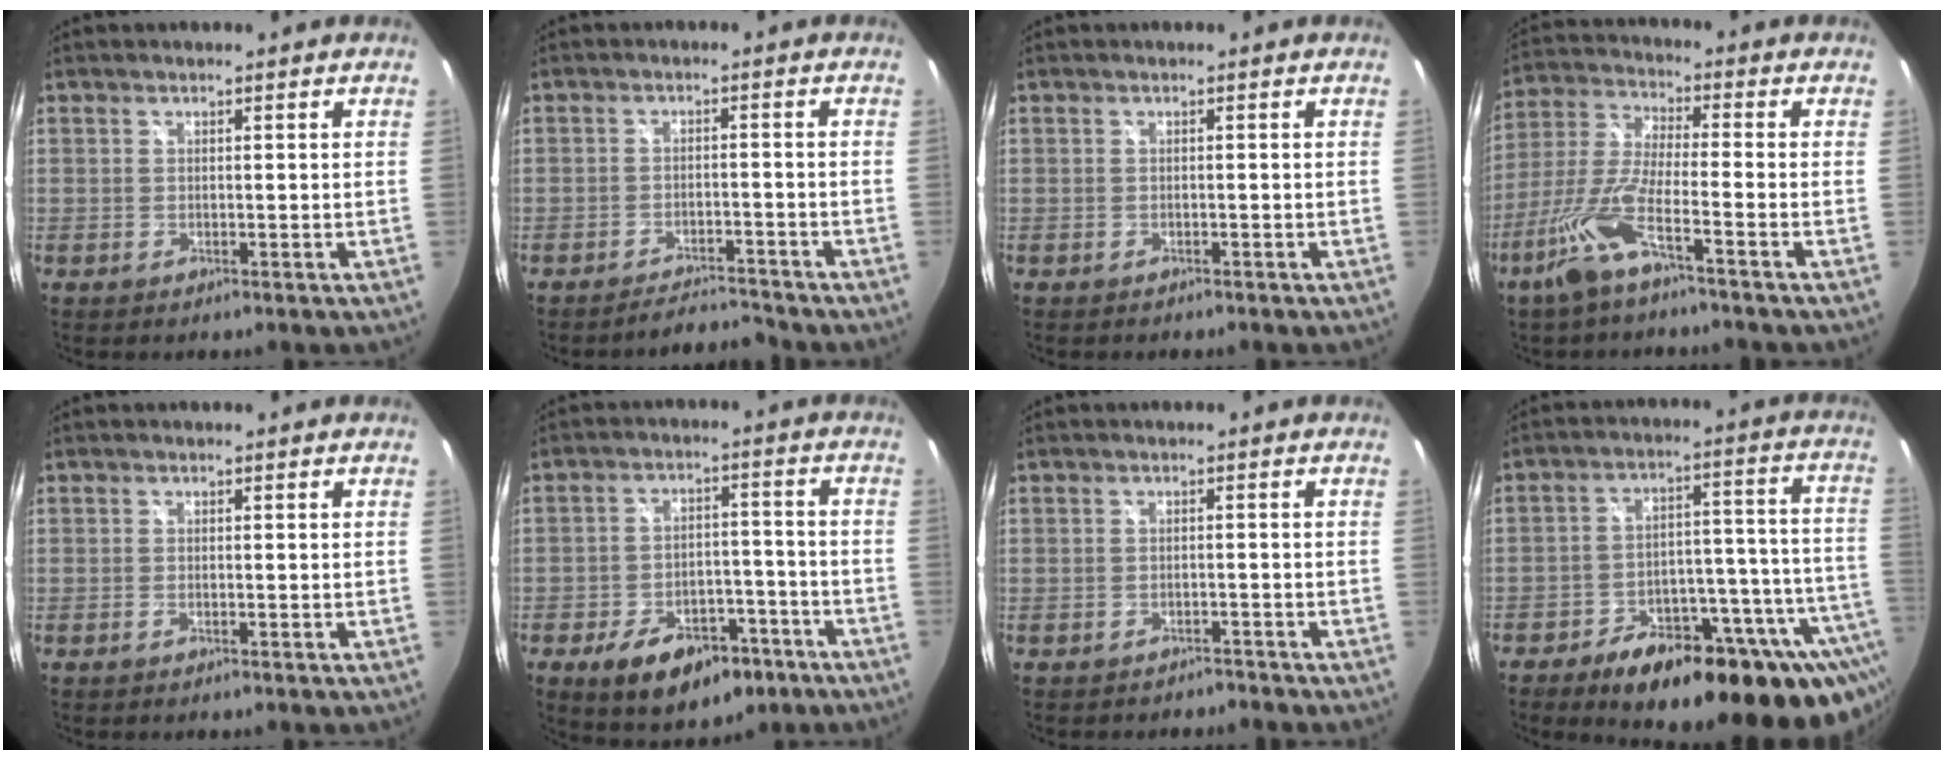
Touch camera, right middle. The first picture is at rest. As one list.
[{"total": 4.7, "force": [-4.7, 0.4, 0.4], "torque": [-0.020, 0.007, -0.072]}, {"total": 0.8, "force": [-0.7, 0.3, 0.2], "torque": [-0.008, -0.001, -0.009]}, {"total": 10.0, "force": [-5.8, 1.2, 8.1], "torque": [-0.183, -0.006, -0.113]}, {"total": 0.5, "force": [-0.3, 0.0, 0.4], "torque": [-0.007, -0.001, -0.009]}, {"total": 14.0, "force": [-8.2, 7.9, 8.1], "torque": [-0.153, 0.010, -0.108]}, {"total": 2.6, "force": [-2.5, 0.8, 0.3], "torque": [-0.008, -0.008, -0.035]}, {"total": 28.2, "force": [-19.8, 10.2, 17.4], "torque": [-0.219, 0.007, -0.259]}]